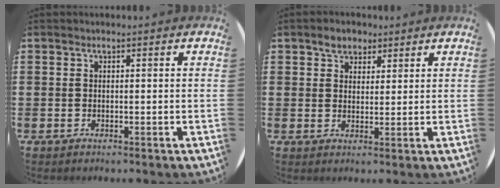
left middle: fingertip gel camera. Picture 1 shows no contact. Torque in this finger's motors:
{"motor_torque": [0.44, -0.39, 0.06, 0.04]}